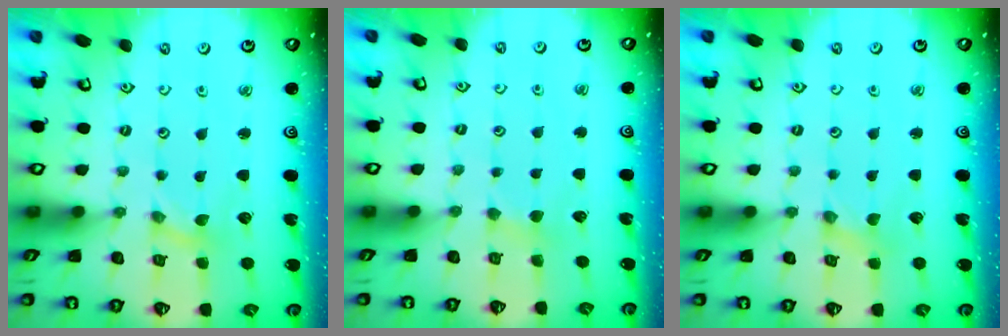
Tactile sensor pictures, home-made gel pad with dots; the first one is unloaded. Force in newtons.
{"total": 2.3, "press": 2.3, "slide": 0.3}
{"total": 0.0}